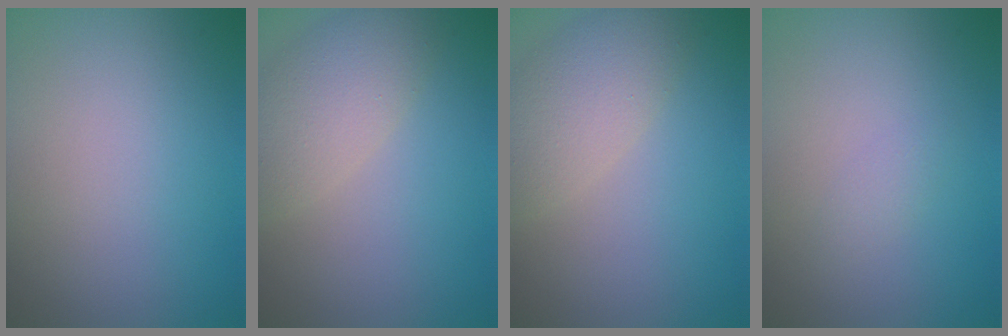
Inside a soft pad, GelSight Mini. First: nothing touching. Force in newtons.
{"total": 4.2, "press": 4.2, "slide": 0.5}
{"total": 4.2, "press": 4.2, "slide": 0.5}
{"total": 0.9, "press": 0.9, "slide": 0.0}